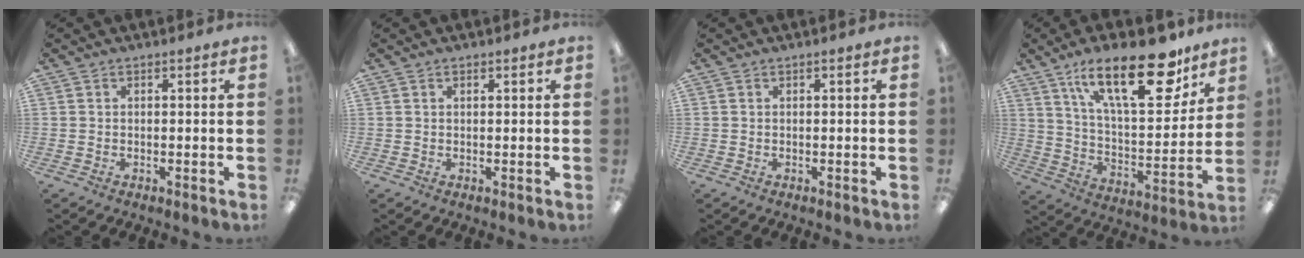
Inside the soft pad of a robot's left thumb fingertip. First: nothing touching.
{"total": 0.6, "force": [0.4, 0.3, 0.3], "torque": [0.002, -0.001, 0.005]}
{"total": 0.0}
{"total": 25.8, "force": [15.7, 10.1, 17.9], "torque": [-0.272, -0.083, 0.257]}